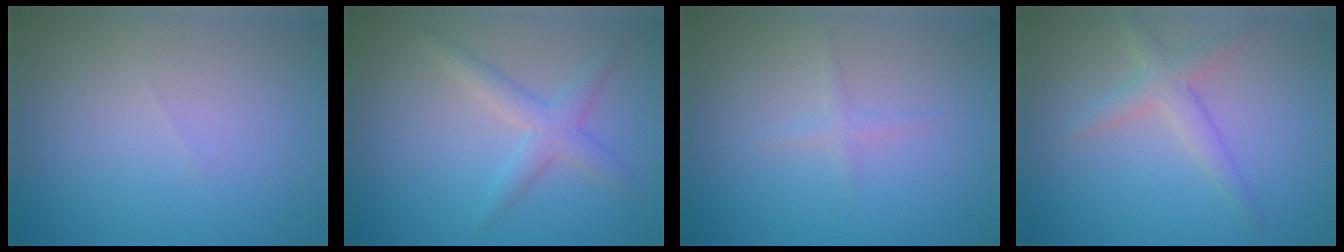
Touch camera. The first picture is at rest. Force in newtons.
{"total": 1.7, "press": 1.7, "slide": 0.2}
{"total": 0.8, "press": 0.8, "slide": 0.1}
{"total": 2.5, "press": 2.5, "slide": 0.2}